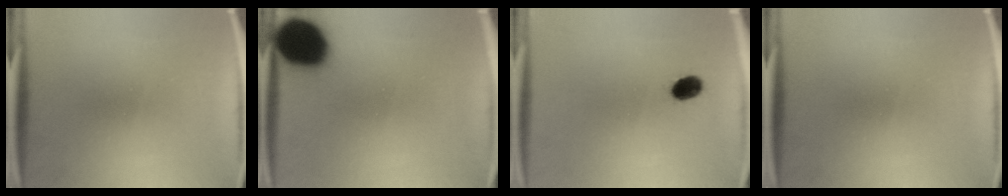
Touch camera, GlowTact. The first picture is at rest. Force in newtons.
{"total": 19.0}
{"total": 3.9}
{"total": 0.0}